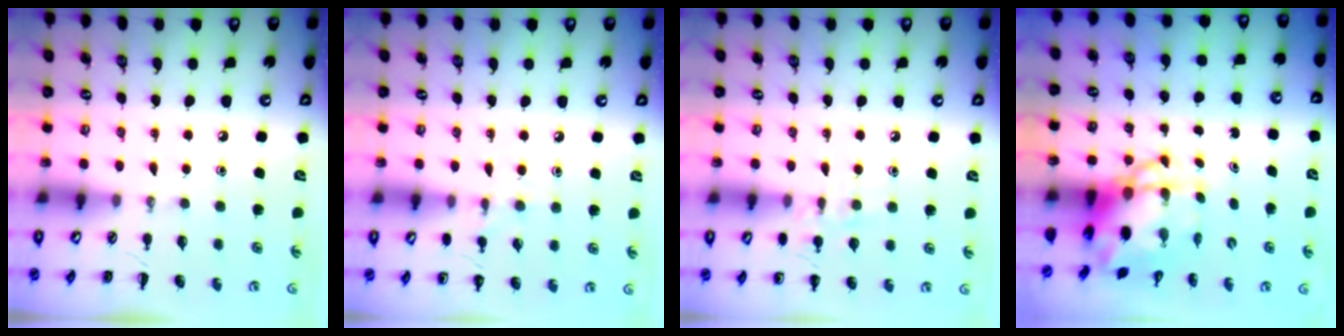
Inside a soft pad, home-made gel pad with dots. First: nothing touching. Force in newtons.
{"total": 6.7, "press": 6.4, "slide": 1.9}
{"total": 7.5, "press": 7.4, "slide": 1.6}
{"total": 6.0, "press": 5.8, "slide": 1.6}